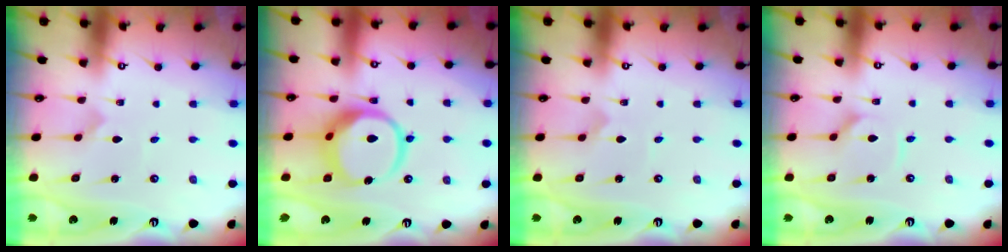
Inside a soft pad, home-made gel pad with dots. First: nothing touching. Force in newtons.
{"total": 13.8, "press": 13.7, "slide": 1.7}
{"total": 1.2, "press": 1.2, "slide": 0.1}
{"total": 2.5, "press": 2.5, "slide": 0.4}